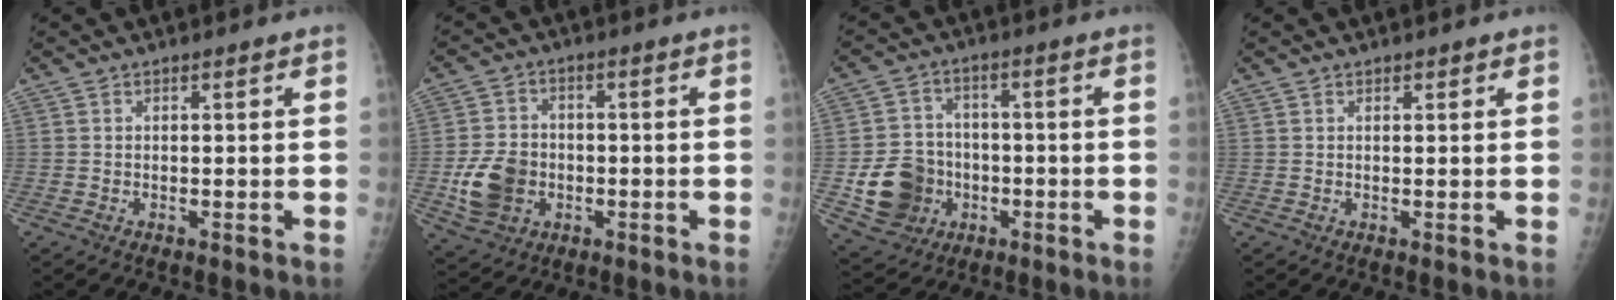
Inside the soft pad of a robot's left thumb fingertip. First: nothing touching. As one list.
[{"total": 9.7, "force": [-2.4, 7.7, 5.4], "torque": [-0.086, 0.009, -0.039]}, {"total": 12.0, "force": [-3.0, 10.5, 5.0], "torque": [-0.061, 0.015, -0.044]}, {"total": 0.6, "force": [0.4, 0.4, 0.3], "torque": [0.001, -0.001, 0.003]}]